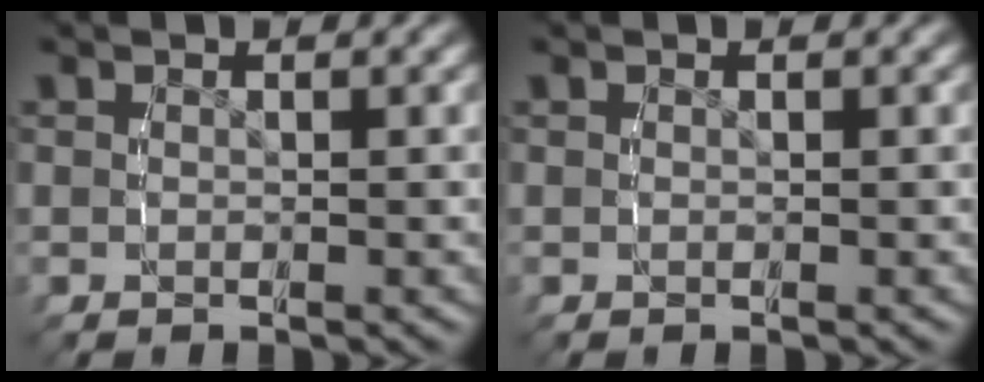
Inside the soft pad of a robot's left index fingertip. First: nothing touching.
{"total": 0.0}